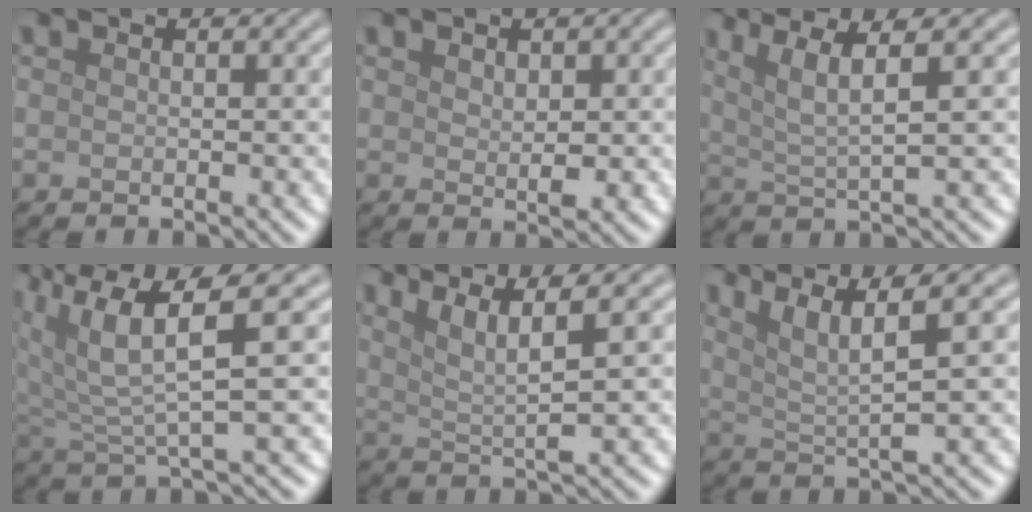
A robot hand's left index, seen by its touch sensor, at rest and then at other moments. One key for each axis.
{"total": 1.8, "fx": 0.5, "fy": 1.1, "fz": 1.4, "tx": -0.021, "ty": -0.005, "tz": 0.012}
{"total": 4.5, "fx": 2.1, "fy": 0.7, "fz": 4.0, "tx": -0.075, "ty": 0.004, "tz": 0.043}
{"total": 6.4, "fx": 2.5, "fy": 1.7, "fz": 5.7, "tx": -0.126, "ty": 0.004, "tz": 0.048}
{"total": 4.2, "fx": 2.1, "fy": 0.6, "fz": 3.5, "tx": -0.065, "ty": 0.003, "tz": 0.042}
{"total": 5.5, "fx": 2.8, "fy": 0.8, "fz": 4.7, "tx": -0.083, "ty": 0.009, "tz": 0.055}